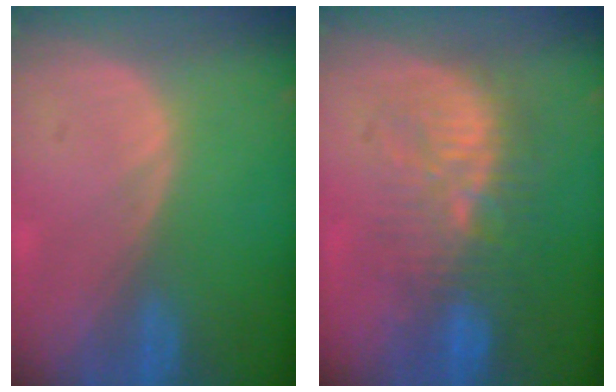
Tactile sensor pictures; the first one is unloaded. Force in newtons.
{"total": 9.2, "press": 8.9, "slide": 2.1}